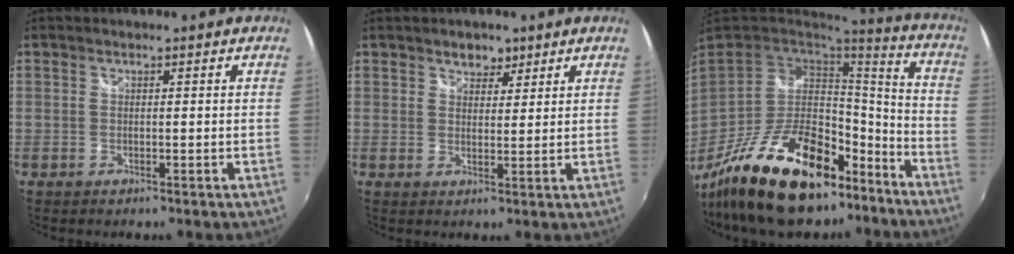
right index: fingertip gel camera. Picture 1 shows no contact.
{"total": 3.2, "force": [2.2, 2.1, 1.0], "torque": [-0.007, 0.004, 0.034]}
{"total": 27.4, "force": [-18.4, 12.1, 16.3], "torque": [-0.303, 0.000, -0.277]}